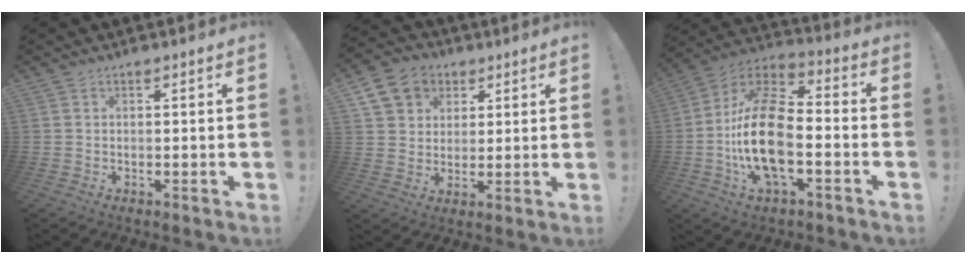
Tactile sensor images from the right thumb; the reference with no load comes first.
{"total": 11.7, "force": [4.9, 9.7, 4.3], "torque": [-0.059, -0.020, 0.101]}
{"total": 20.9, "force": [-3.9, 10.5, 17.6], "torque": [-0.346, 0.024, -0.065]}